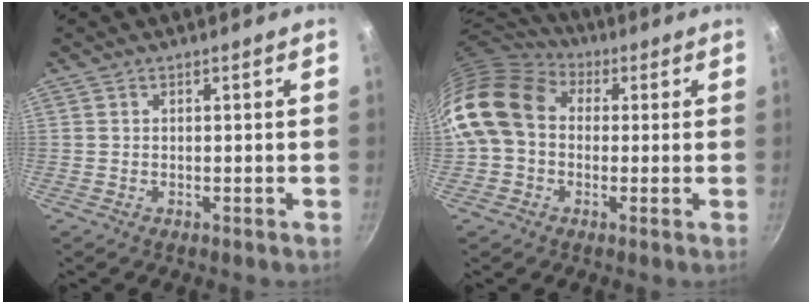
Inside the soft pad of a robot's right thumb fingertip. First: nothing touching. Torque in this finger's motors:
{"motor_torque": [1.94, 2.93, 0.87, -0.77, 0.27]}